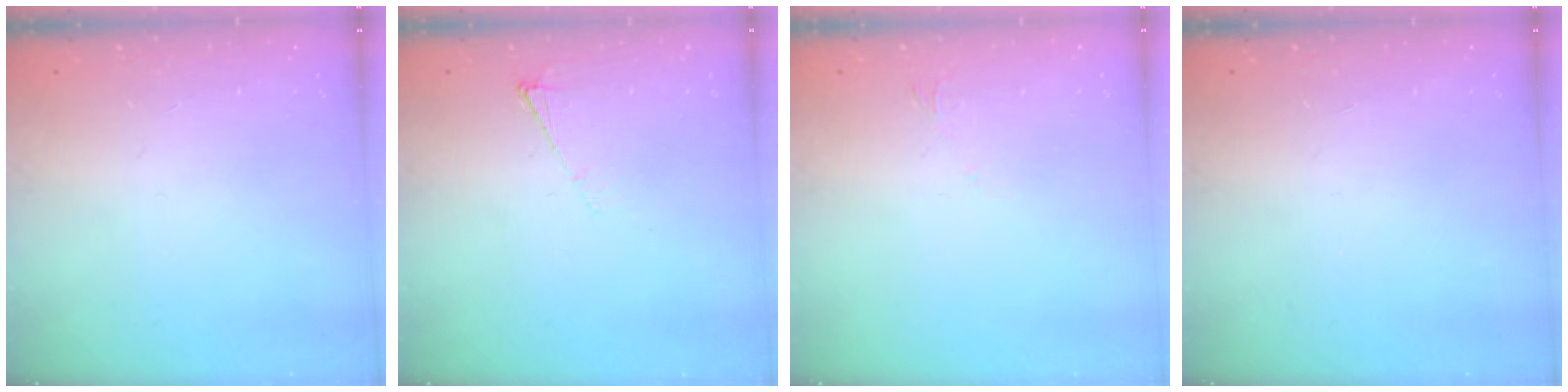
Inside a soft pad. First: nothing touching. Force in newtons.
{"total": 4.3, "press": 4.2, "slide": 0.6}
{"total": 2.2, "press": 2.2, "slide": 0.4}
{"total": 0.0}